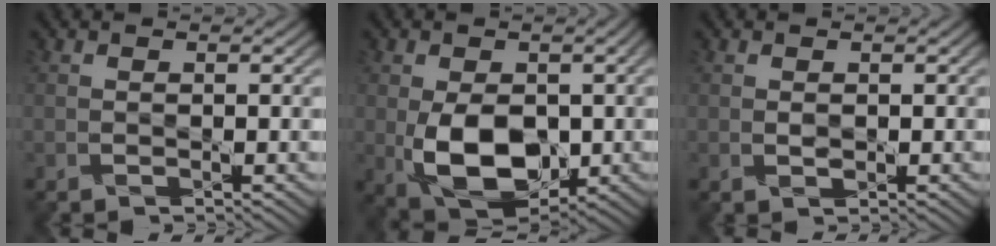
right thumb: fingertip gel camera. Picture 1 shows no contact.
{"total": 10.6, "force": [-1.7, 6.6, 8.2], "torque": [-0.160, -0.026, -0.021]}
{"total": 1.0, "force": [0.1, 0.8, 0.6], "torque": [-0.012, -0.005, 0.003]}